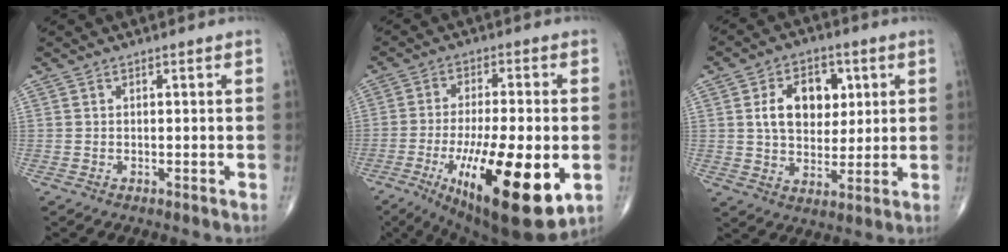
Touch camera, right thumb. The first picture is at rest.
{"total": 23.0, "force": [-6.8, 6.9, 20.8], "torque": [-0.327, -0.022, -0.090]}
{"total": 11.8, "force": [2.8, 8.0, 8.1], "torque": [-0.094, -0.003, 0.051]}